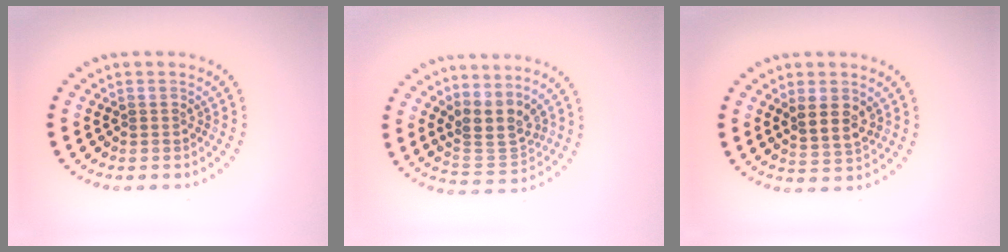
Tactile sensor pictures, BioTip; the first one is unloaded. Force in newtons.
{"total": 3.6, "press": 3.0, "slide": 2.1}
{"total": 2.7, "press": 2.5, "slide": 1.2}